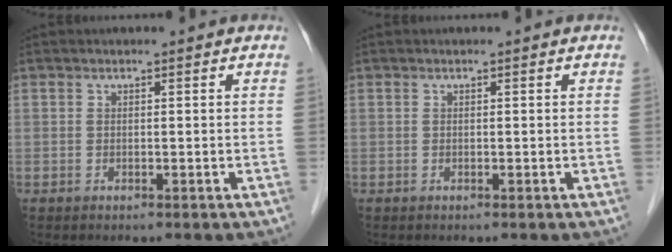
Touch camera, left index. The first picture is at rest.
{"total": 0.0}